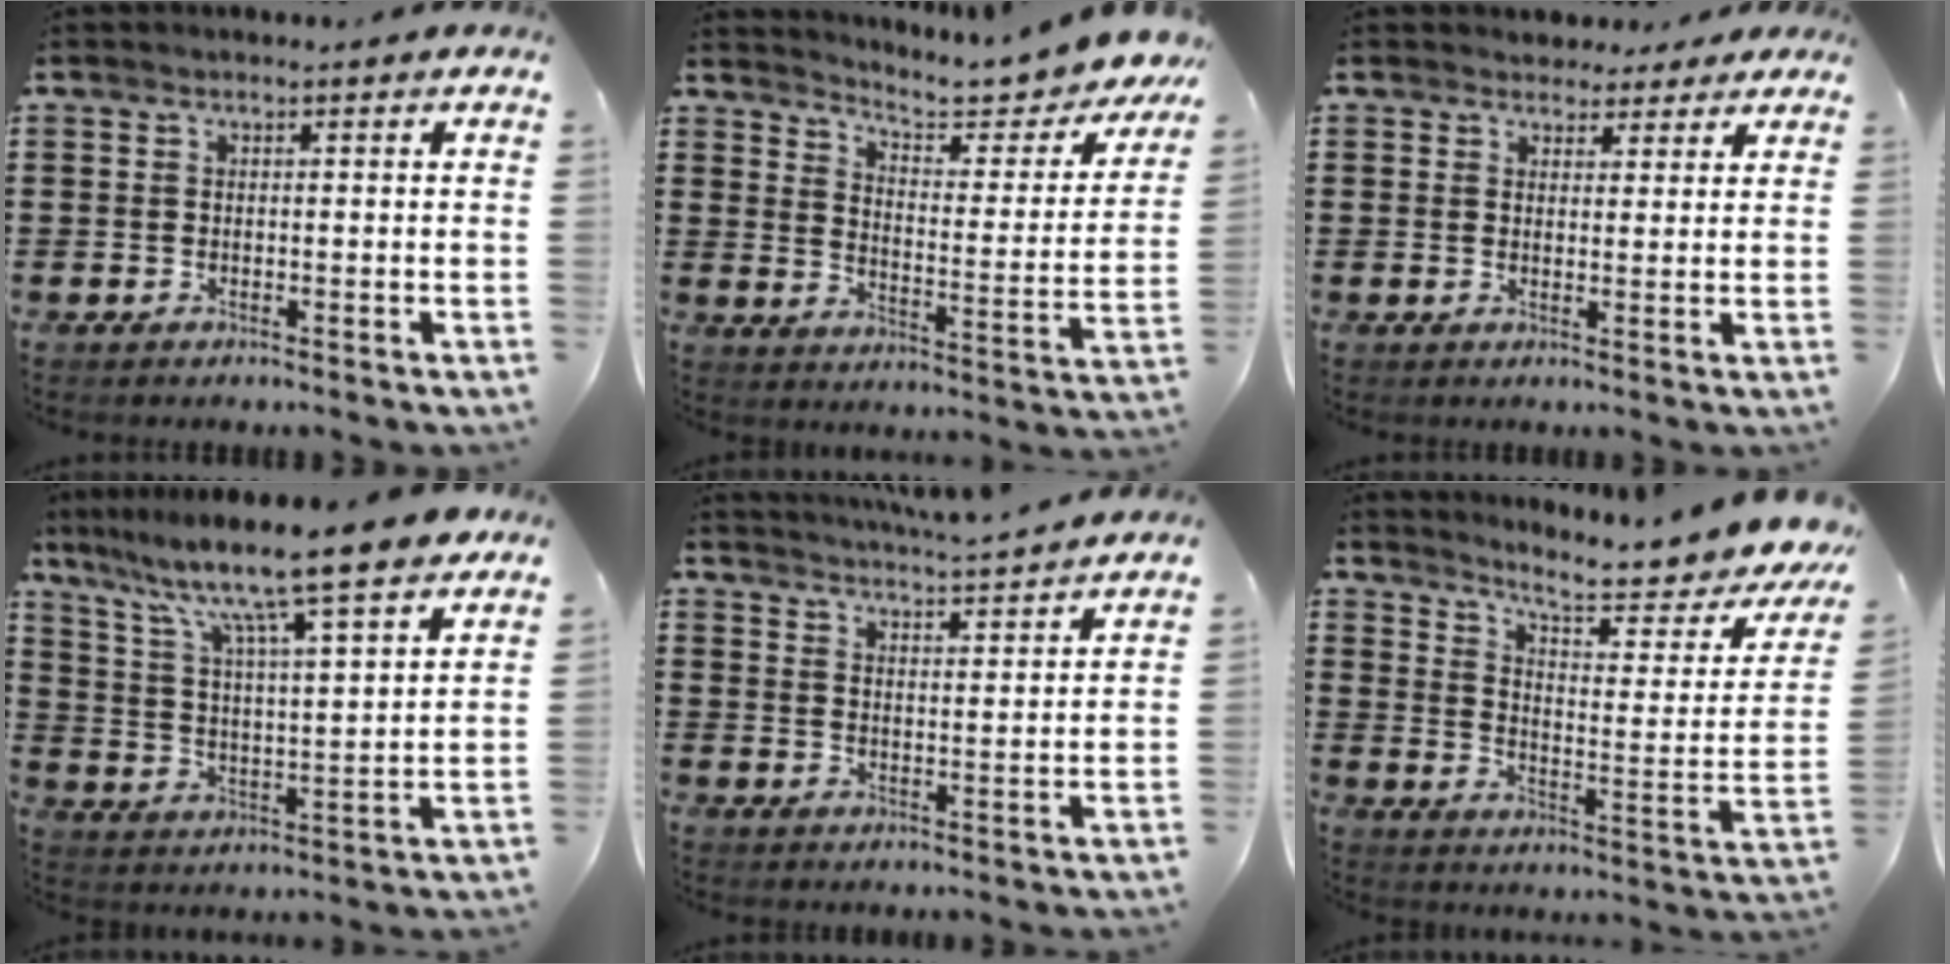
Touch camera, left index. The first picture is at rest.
{"total": 6.3, "force": [5.8, 0.6, 2.5], "torque": [-0.061, -0.047, 0.093]}
{"total": 3.3, "force": [2.7, 1.8, 0.3], "torque": [-0.009, 0.003, 0.049]}
{"total": 10.5, "force": [8.9, -0.2, 5.7], "torque": [-0.136, -0.063, 0.140]}
{"total": 4.2, "force": [4.1, -0.8, 0.5], "torque": [-0.028, -0.028, 0.069]}
{"total": 8.4, "force": [6.8, 0.8, 4.9], "torque": [-0.100, -0.054, 0.106]}